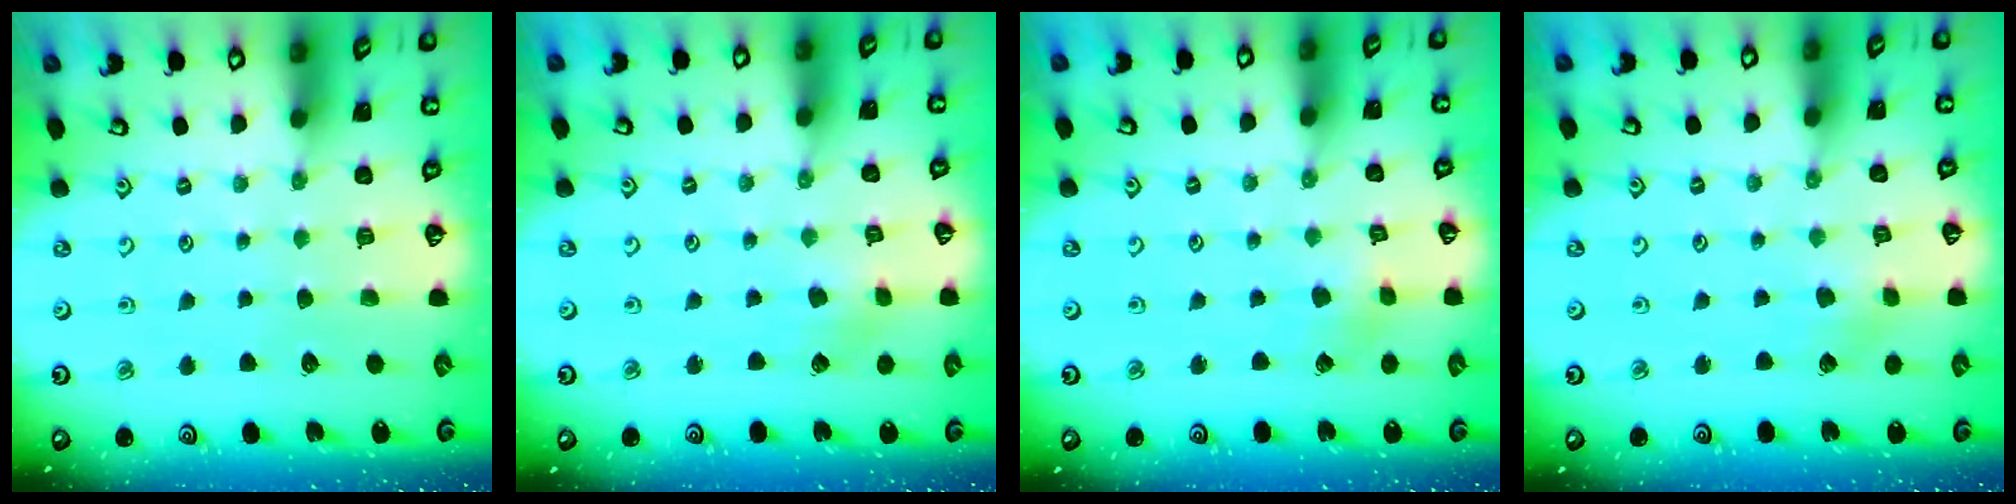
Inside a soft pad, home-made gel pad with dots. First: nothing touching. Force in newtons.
{"total": 2.6, "press": 2.6, "slide": 0.3}
{"total": 2.4, "press": 2.4, "slide": 0.2}
{"total": 2.7, "press": 2.7, "slide": 0.3}